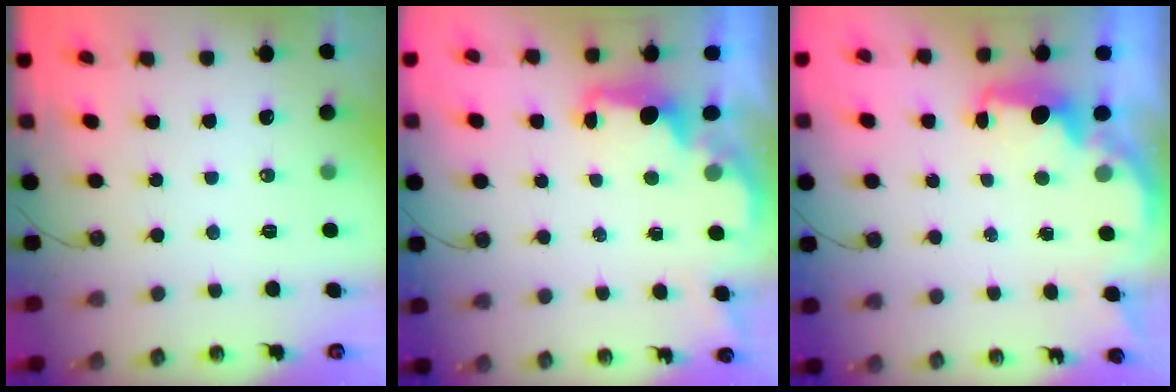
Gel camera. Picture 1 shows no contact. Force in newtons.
{"total": 2.1, "press": 2.0, "slide": 0.8}
{"total": 2.9, "press": 2.8, "slide": 0.9}